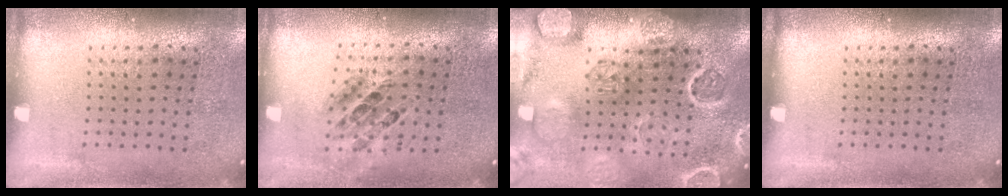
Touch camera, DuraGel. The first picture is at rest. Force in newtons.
{"total": 0.8, "press": 0.7, "slide": 0.1}
{"total": 3.7, "press": 3.2, "slide": 1.8}
{"total": 0.0}